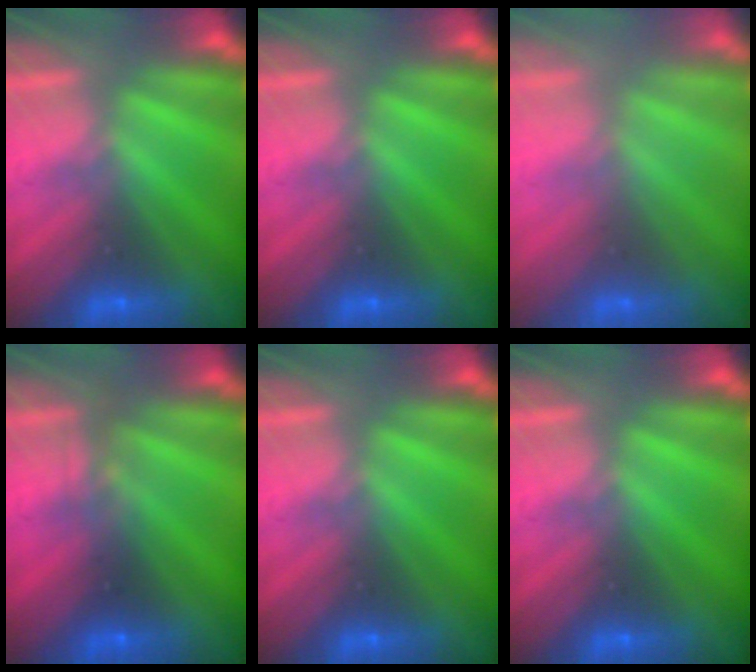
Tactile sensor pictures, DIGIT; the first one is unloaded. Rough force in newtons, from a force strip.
{"total": 0.0}
{"total": 2.4}
{"total": 2.3}
{"total": 0.0}
{"total": 0.0}